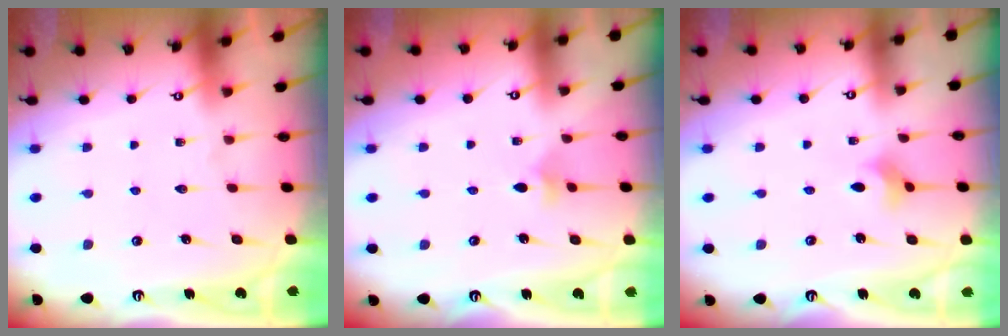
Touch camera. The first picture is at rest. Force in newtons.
{"total": 2.7, "press": 2.6, "slide": 0.6}
{"total": 2.9, "press": 2.8, "slide": 0.6}